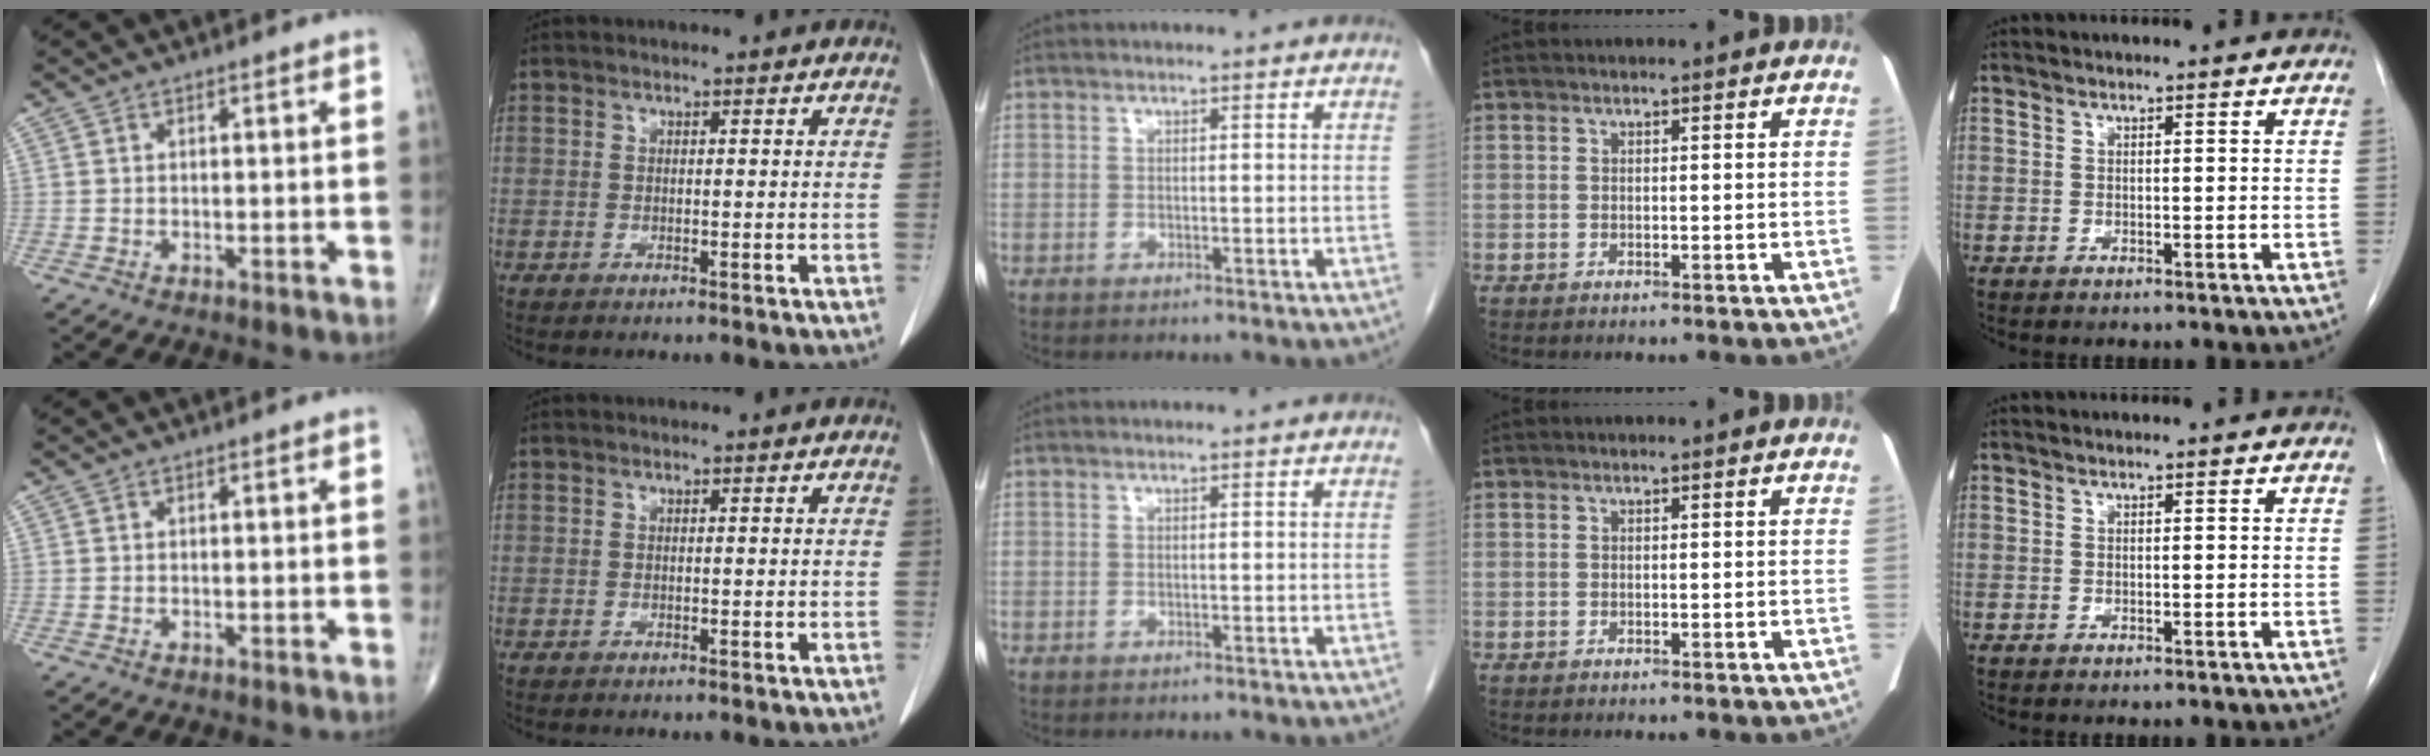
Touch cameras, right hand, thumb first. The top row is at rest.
{}